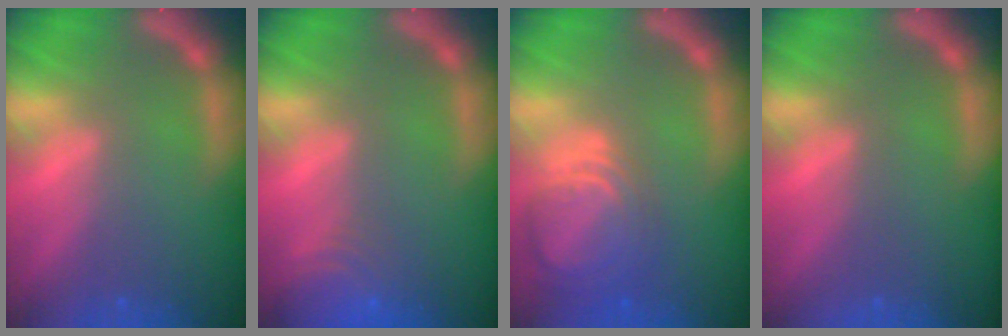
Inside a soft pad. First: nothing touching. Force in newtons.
{"total": 5.0}
{"total": 7.0}
{"total": 0.0}